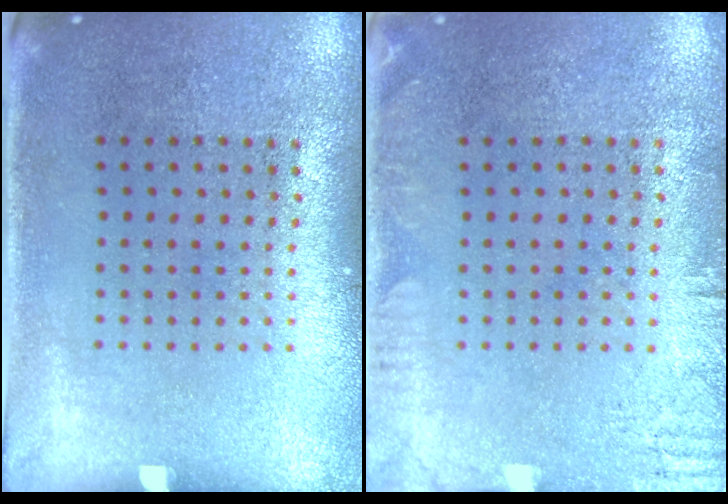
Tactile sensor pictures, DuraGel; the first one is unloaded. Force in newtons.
{"total": 2.2, "press": 2.2, "slide": 0.3}